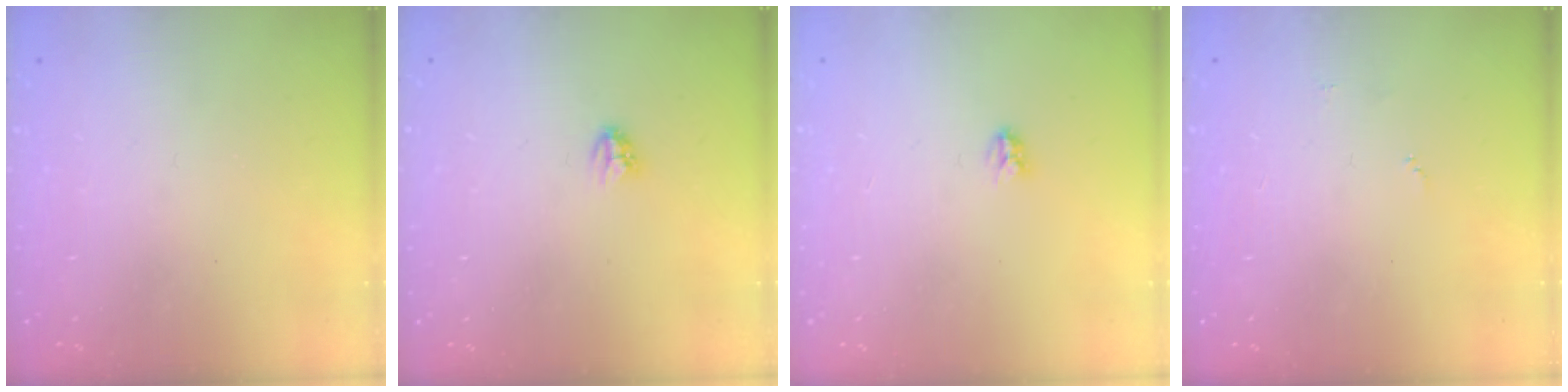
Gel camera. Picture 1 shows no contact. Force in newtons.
{"total": 2.8, "press": 2.8, "slide": 0.3}
{"total": 2.9, "press": 2.9, "slide": 0.3}
{"total": 3.7, "press": 3.7, "slide": 0.4}